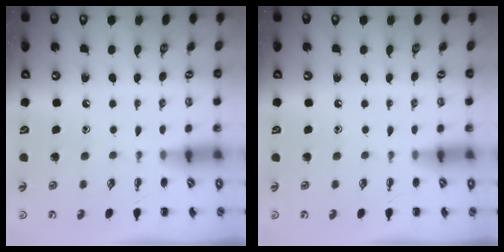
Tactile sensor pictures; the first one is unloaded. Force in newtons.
{"total": 0.0}